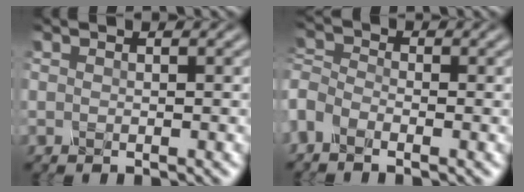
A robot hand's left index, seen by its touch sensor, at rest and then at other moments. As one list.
[{"total": 2.1, "force": [-1.7, 1.0, 0.7], "torque": [-0.035, 0.003, -0.034]}]